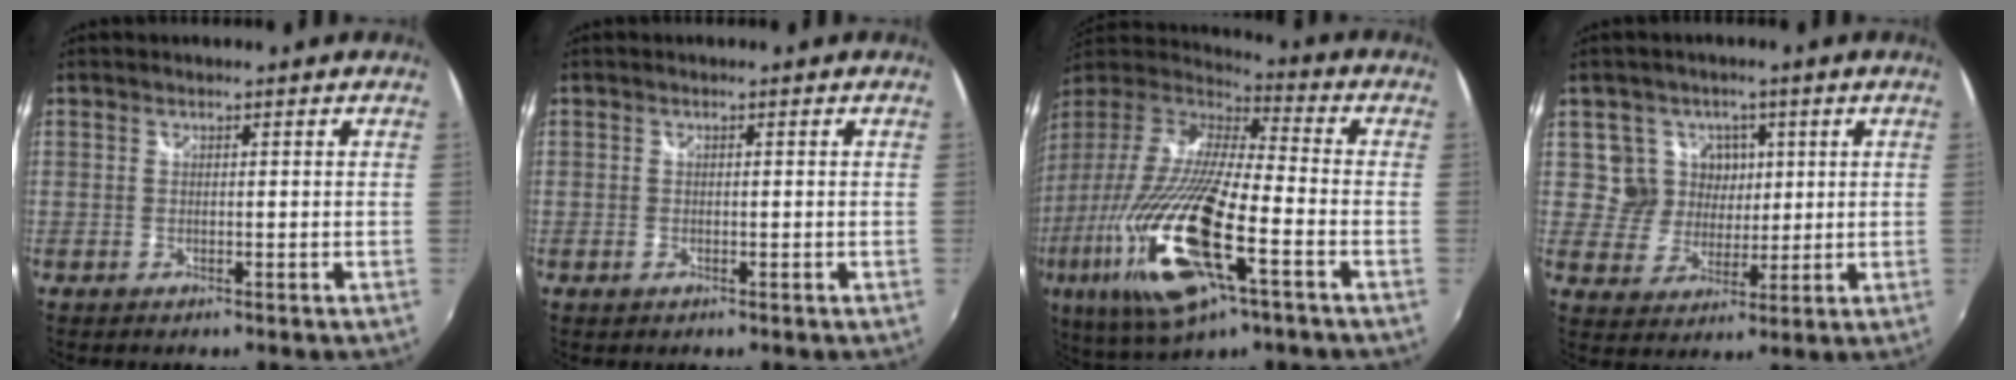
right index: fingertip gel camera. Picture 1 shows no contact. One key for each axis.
{"total": 0.8, "fx": -0.4, "fy": 0.6, "fz": 0.3, "tx": -0.005, "ty": -0.004, "tz": -0.008}
{"total": 27.5, "fx": -10.3, "fy": 7.4, "fz": 24.5, "tx": -0.479, "ty": -0.074, "tz": -0.194}
{"total": 7.5, "fx": 2.1, "fy": 7.0, "fz": 1.3, "tx": -0.029, "ty": 0.008, "tz": 0.040}